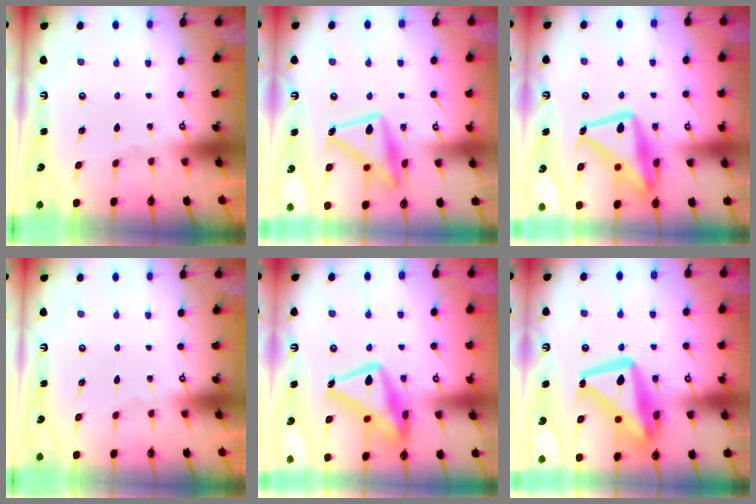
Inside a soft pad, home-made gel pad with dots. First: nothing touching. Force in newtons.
{"total": 16.3, "press": 16.3, "slide": 1.1}
{"total": 19.8, "press": 19.7, "slide": 1.9}
{"total": 0.0}
{"total": 18.8, "press": 18.7, "slide": 1.6}
{"total": 19.0, "press": 18.9, "slide": 2.4}